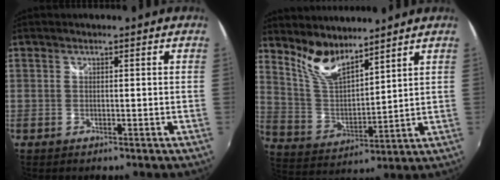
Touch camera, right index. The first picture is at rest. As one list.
[{"total": 9.2, "force": [7.6, 2.5, 4.4], "torque": [-0.091, -0.008, 0.156]}]